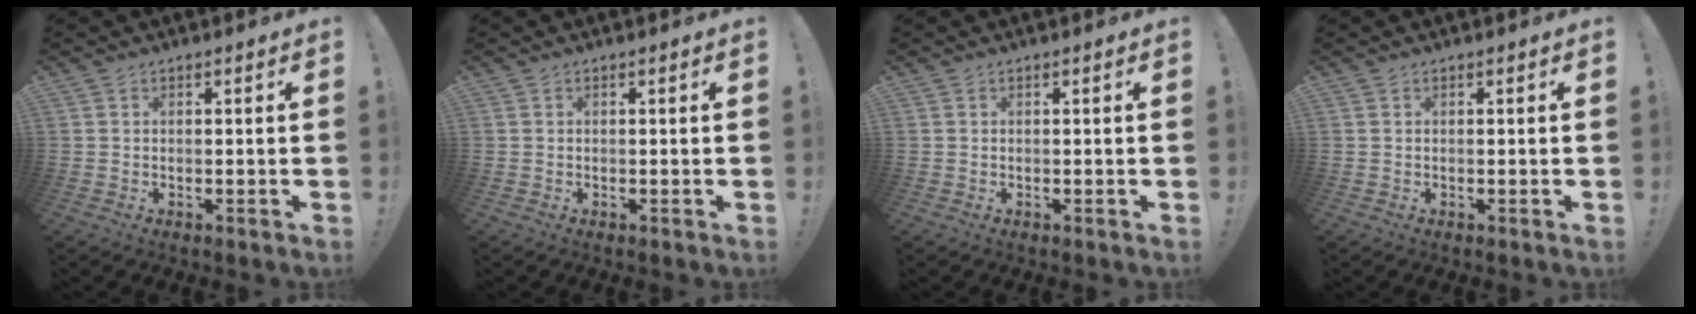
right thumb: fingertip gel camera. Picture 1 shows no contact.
{"total": 0.0}
{"total": 0.0}
{"total": 0.0}